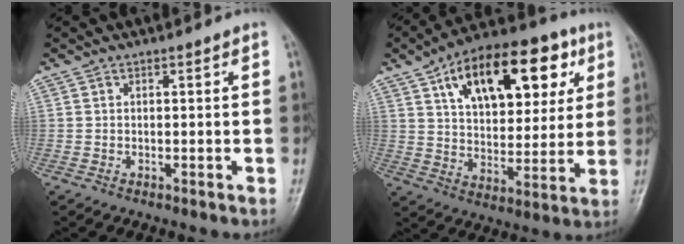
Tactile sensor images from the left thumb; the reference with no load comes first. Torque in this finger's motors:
{"motor_torque": [1.33, 1.41, 1.56, -1.21, 0.19]}